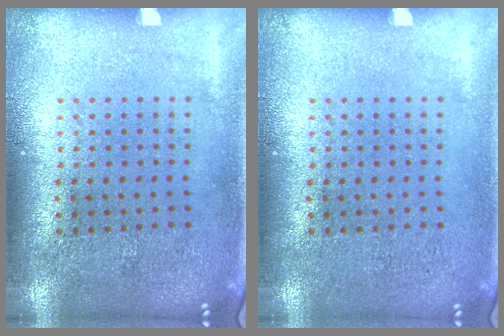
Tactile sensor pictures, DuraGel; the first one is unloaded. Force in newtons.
{"total": 0.0}